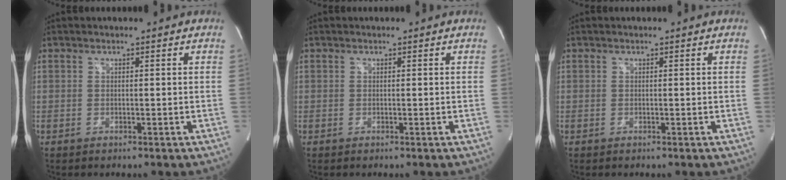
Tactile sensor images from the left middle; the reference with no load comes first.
{"total": 0.0}
{"total": 0.0}